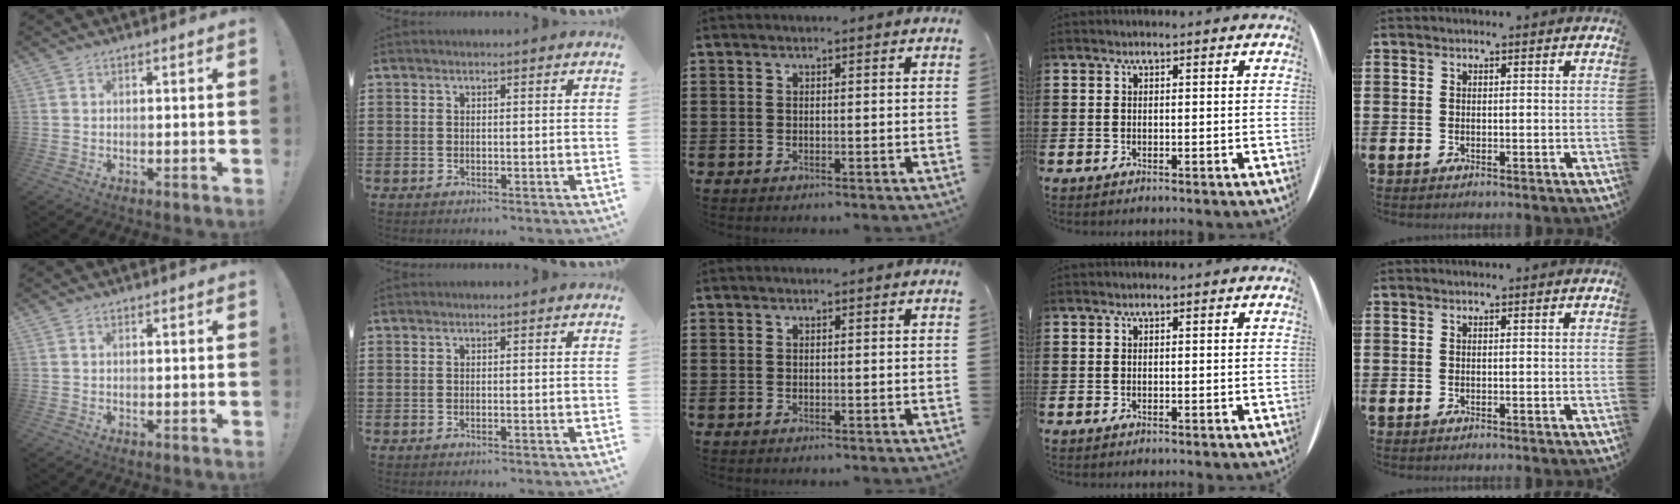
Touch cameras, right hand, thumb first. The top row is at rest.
{}